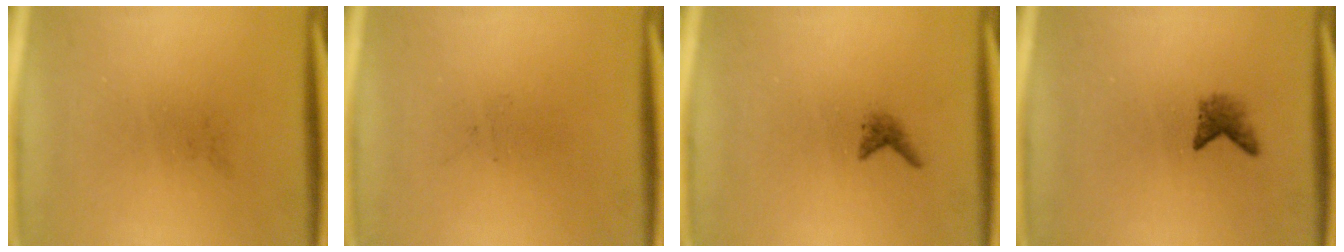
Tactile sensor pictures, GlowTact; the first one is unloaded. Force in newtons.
{"total": 0.0}
{"total": 1.0}
{"total": 1.8}